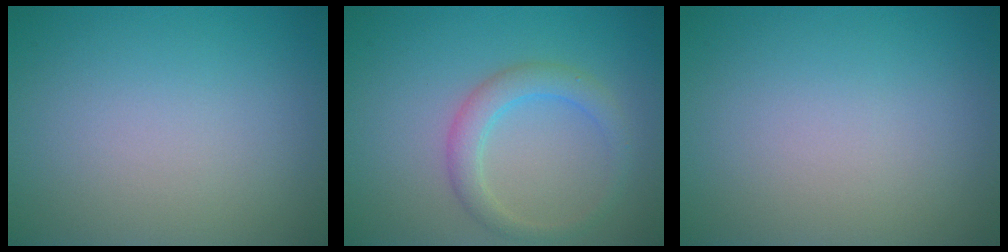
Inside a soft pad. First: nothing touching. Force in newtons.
{"total": 2.8, "press": 2.8, "slide": 0.1}
{"total": 0.0}